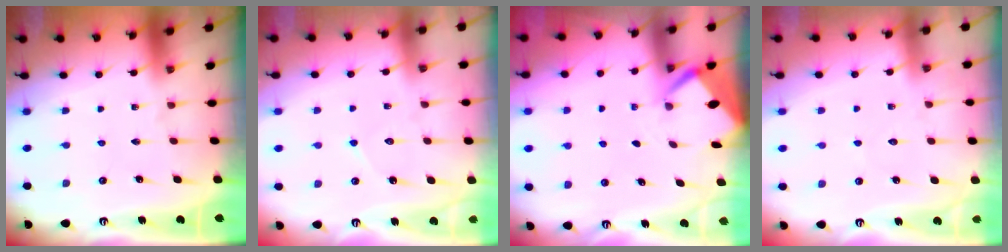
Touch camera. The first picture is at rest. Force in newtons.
{"total": 4.9, "press": 4.8, "slide": 0.5}
{"total": 2.6, "press": 2.6, "slide": 0.3}
{"total": 5.7, "press": 5.6, "slide": 0.6}